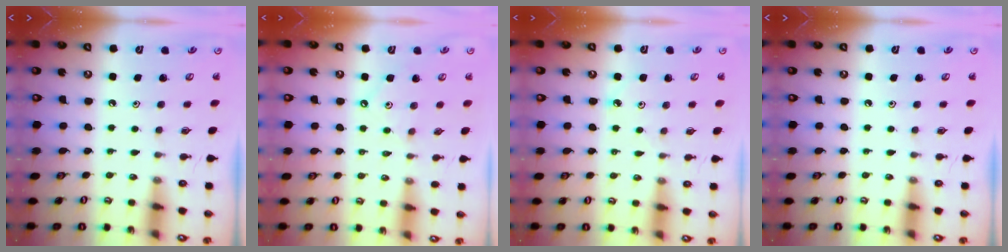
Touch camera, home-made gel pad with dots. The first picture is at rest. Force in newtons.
{"total": 4.1, "press": 4.0, "slide": 0.5}
{"total": 2.9, "press": 2.9, "slide": 0.3}
{"total": 0.0}